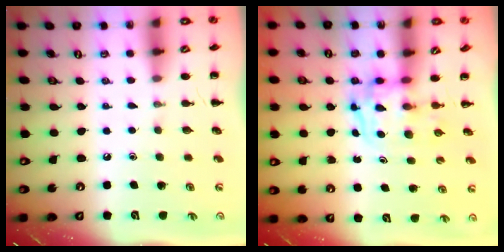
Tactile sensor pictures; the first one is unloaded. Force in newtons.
{"total": 3.4, "press": 3.4, "slide": 0.6}